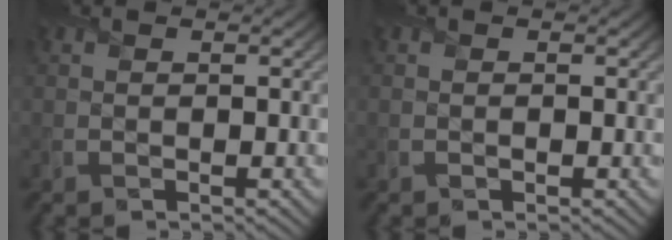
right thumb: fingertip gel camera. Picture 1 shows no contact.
{"total": 0.0}